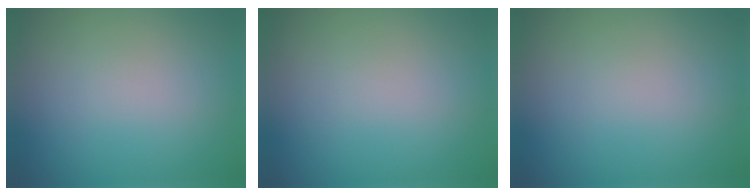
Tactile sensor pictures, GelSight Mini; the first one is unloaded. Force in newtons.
{"total": 0.0}
{"total": 0.0}